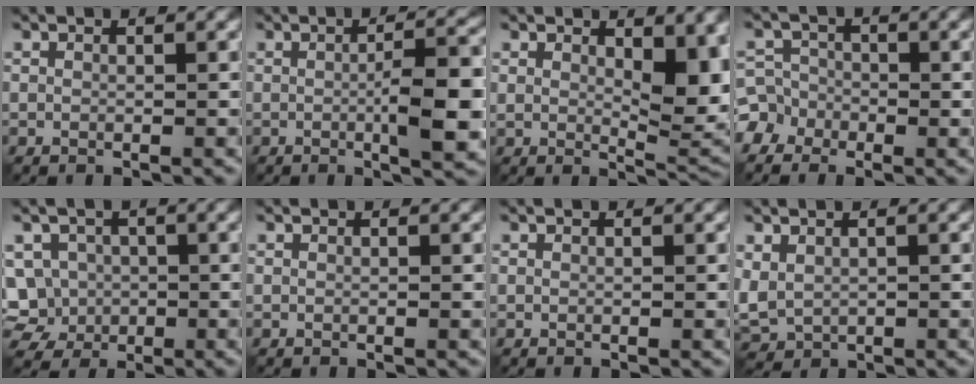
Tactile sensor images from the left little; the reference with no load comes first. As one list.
[{"total": 6.5, "force": [-0.7, 1.6, 6.3], "torque": [-0.094, 0.001, -0.013]}, {"total": 9.1, "force": [2.4, 4.4, 7.6], "torque": [-0.106, -0.009, 0.043]}, {"total": 4.7, "force": [-2.5, 3.9, 0.6], "torque": [0.010, 0.002, -0.063]}, {"total": 8.3, "force": [-0.2, 7.6, 3.5], "torque": [-0.088, 0.011, -0.032]}, {"total": 0.0}, {"total": 0.0}, {"total": 2.7, "force": [0.6, 1.9, 1.7], "torque": [-0.052, 0.000, 0.016]}]